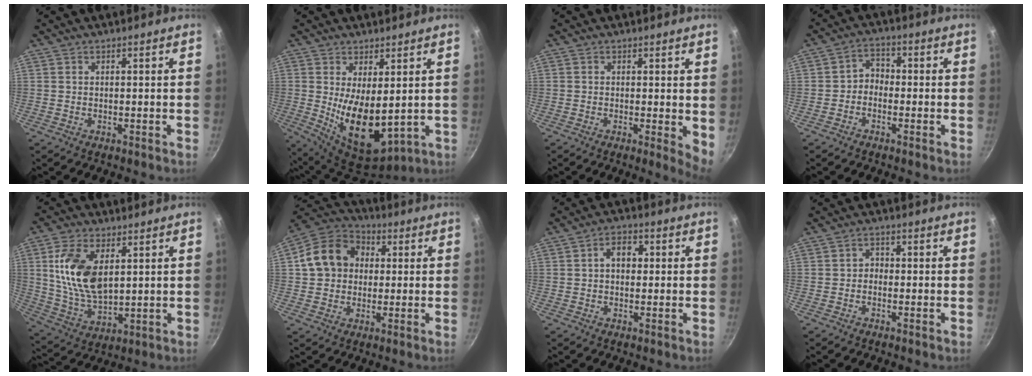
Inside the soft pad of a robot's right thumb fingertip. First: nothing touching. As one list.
[{"total": 12.3, "force": [1.1, 6.0, 10.7], "torque": [-0.161, -0.040, 0.040]}, {"total": 3.9, "force": [0.2, 1.3, 3.7], "torque": [-0.043, -0.010, 0.000]}, {"total": 3.4, "force": [-1.3, 2.7, 1.6], "torque": [-0.009, 0.024, -0.034]}, {"total": 13.9, "force": [3.6, 7.8, 11.0], "torque": [-0.200, -0.019, 0.078]}, {"total": 13.0, "force": [1.9, 10.8, 6.9], "torque": [-0.087, 0.026, 0.014]}, {"total": 4.8, "force": [0.6, 3.5, 3.2], "torque": [-0.028, 0.012, 0.001]}, {"total": 1.8, "force": [-0.8, 1.5, 0.8], "torque": [-0.004, 0.013, -0.018]}]